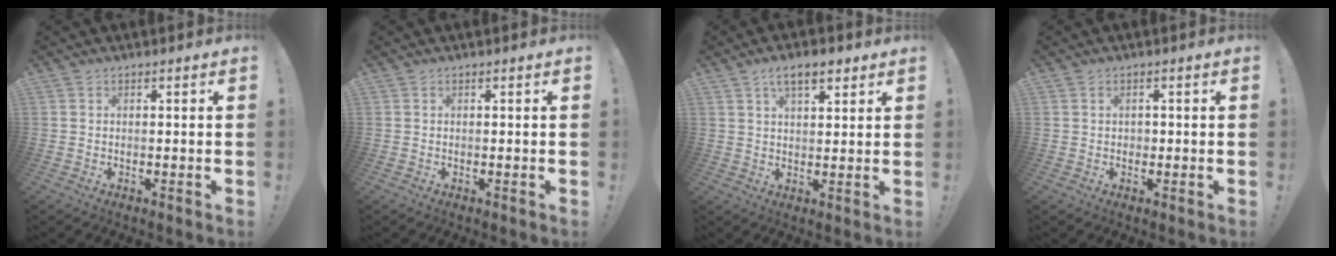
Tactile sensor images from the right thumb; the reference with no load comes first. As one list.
[{"total": 0.0}, {"total": 7.0, "force": [4.1, 3.1, 4.8], "torque": [-0.072, -0.010, 0.072]}, {"total": 1.1, "force": [-0.2, 1.1, 0.3], "torque": [-0.003, 0.003, -0.005]}]